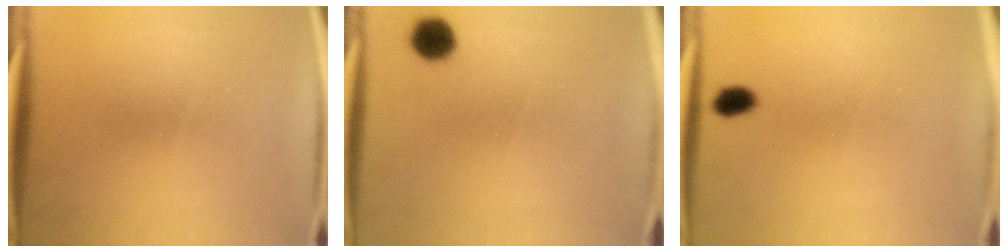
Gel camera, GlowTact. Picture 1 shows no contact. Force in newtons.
{"total": 4.8}
{"total": 2.4}